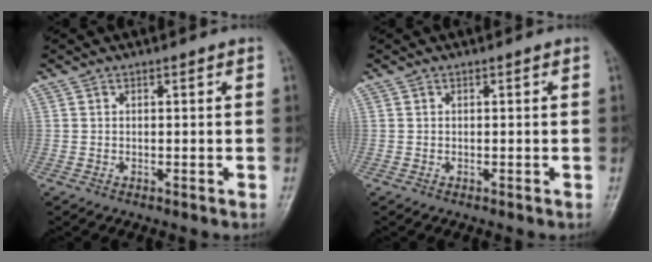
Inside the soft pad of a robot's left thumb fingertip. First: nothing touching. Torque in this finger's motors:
{"motor_torque": [0.01, 0.01, 0.01, -0.03, 0.00]}